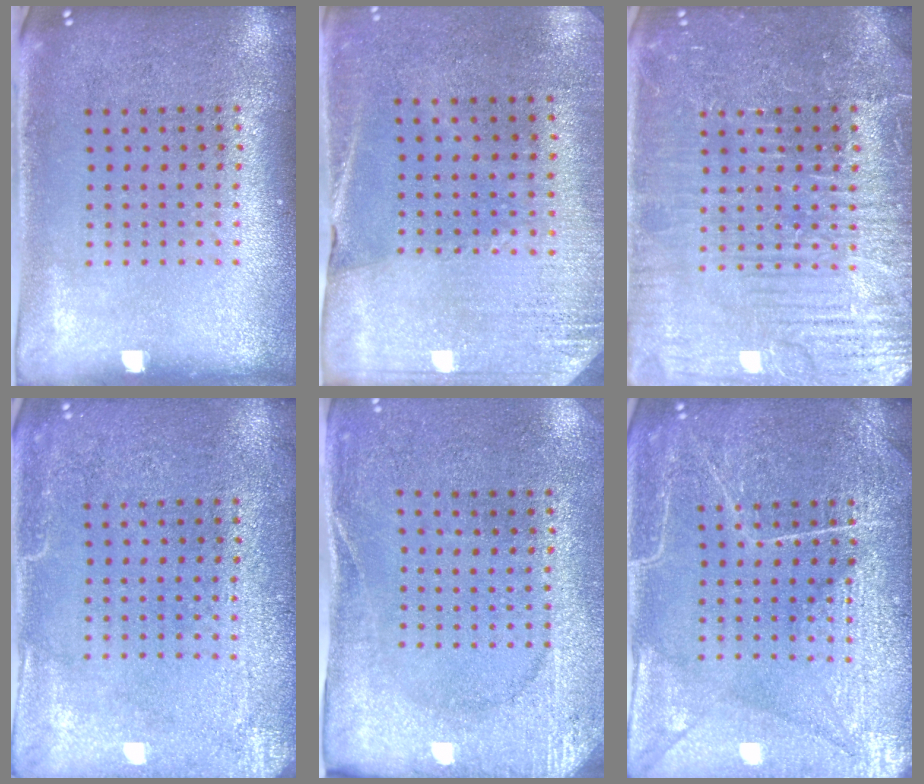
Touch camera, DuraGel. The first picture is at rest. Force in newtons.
{"total": 2.7, "press": 2.6, "slide": 0.9}
{"total": 4.5, "press": 4.5, "slide": 0.5}
{"total": 3.0, "press": 3.0, "slide": 0.3}
{"total": 2.6, "press": 2.4, "slide": 1.0}
{"total": 5.9, "press": 5.9, "slide": 0.7}